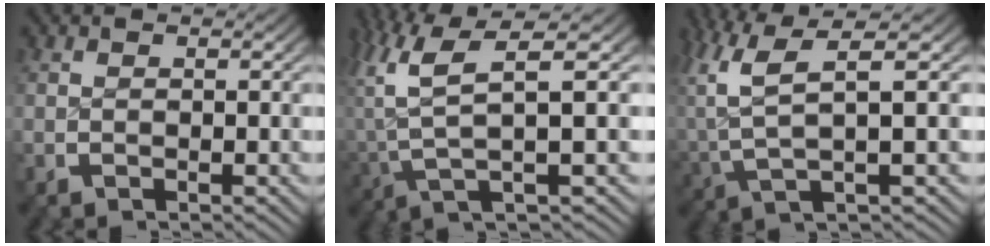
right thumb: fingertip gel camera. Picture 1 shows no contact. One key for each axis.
{"total": 6.2, "fx": 0.6, "fy": 2.6, "fz": 5.6, "tx": -0.117, "ty": -0.014, "tz": 0.012}
{"total": 5.8, "fx": 1.0, "fy": 2.8, "fz": 5.0, "tx": -0.108, "ty": -0.012, "tz": 0.019}